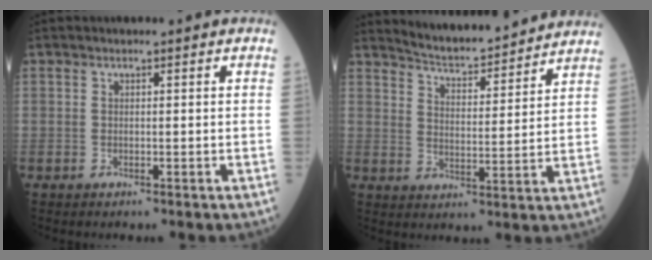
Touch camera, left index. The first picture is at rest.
{"total": 12.2, "force": [11.7, 0.8, 3.2], "torque": [-0.056, 0.007, 0.170]}